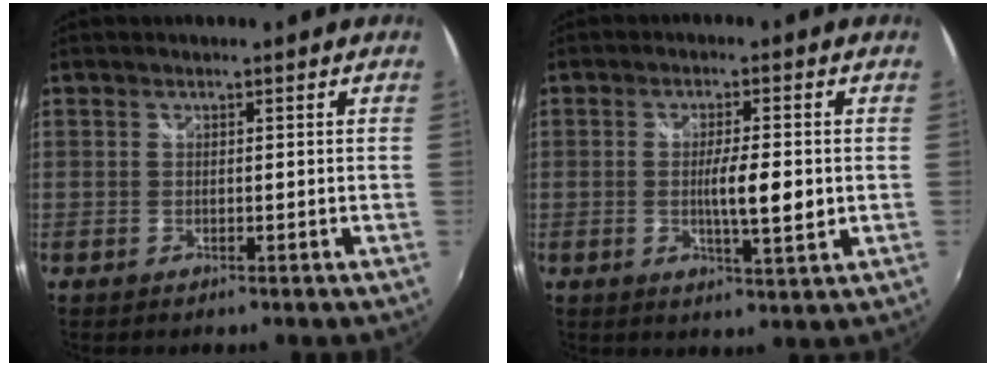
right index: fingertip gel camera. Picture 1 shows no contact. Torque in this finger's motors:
{"motor_torque": [1.95, 0.19, 0.23, 0.12]}